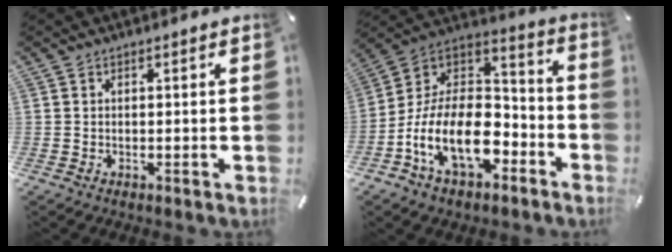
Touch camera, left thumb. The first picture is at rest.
{"total": 18.2, "force": [-7.8, 11.3, 11.9], "torque": [-0.245, 0.016, -0.139]}